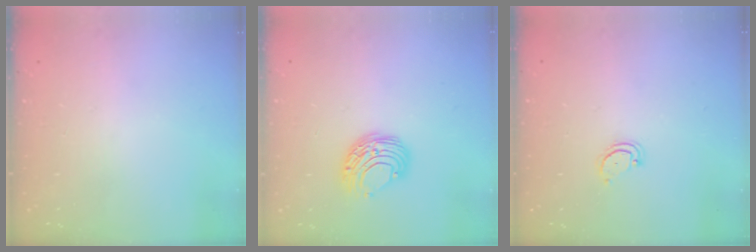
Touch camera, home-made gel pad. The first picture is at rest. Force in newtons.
{"total": 8.5, "press": 8.5, "slide": 0.4}
{"total": 3.3, "press": 3.3, "slide": 0.5}